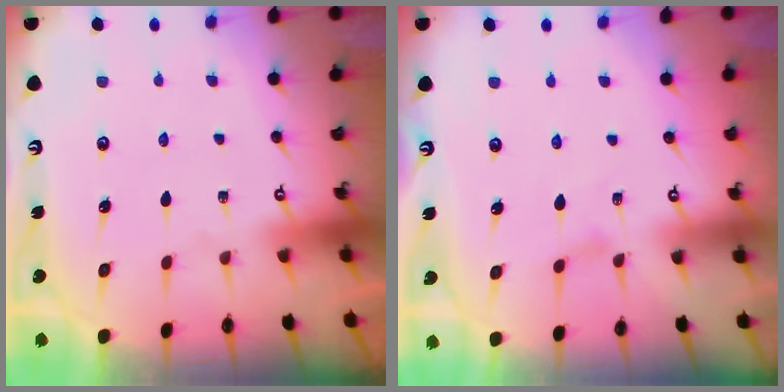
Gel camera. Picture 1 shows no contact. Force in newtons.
{"total": 0.6, "press": 0.5, "slide": 0.3}